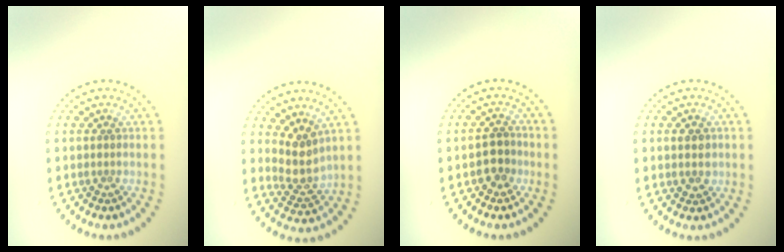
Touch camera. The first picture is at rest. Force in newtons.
{"total": 2.9, "press": 2.4, "slide": 1.7}
{"total": 2.1, "press": 1.9, "slide": 0.7}
{"total": 1.4, "press": 1.4, "slide": 0.0}